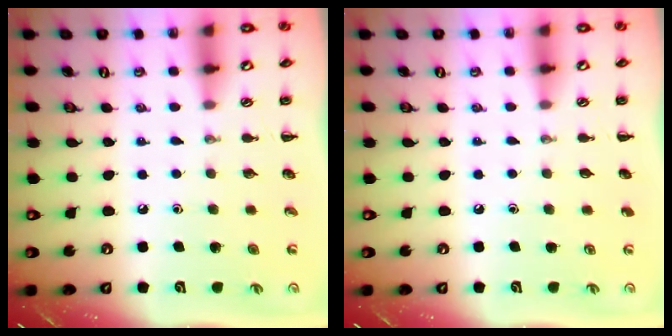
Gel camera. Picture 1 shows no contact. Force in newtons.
{"total": 0.0}